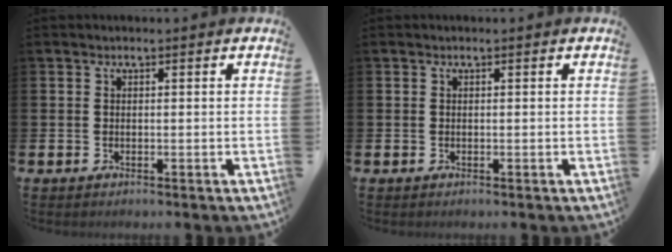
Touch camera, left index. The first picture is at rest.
{"total": 0.0}